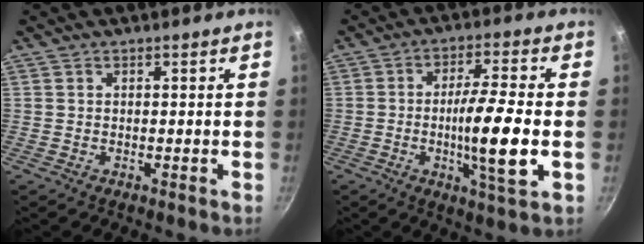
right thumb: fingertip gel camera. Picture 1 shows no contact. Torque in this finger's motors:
{"motor_torque": [3.13, 1.88, 1.29, -0.83, 0.17]}